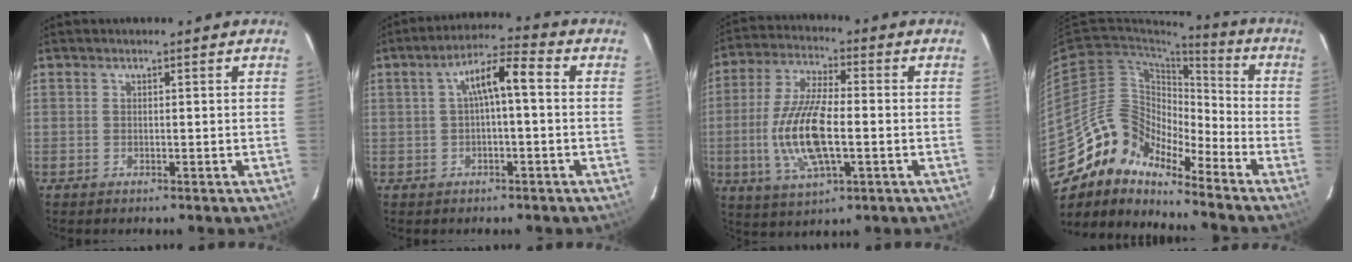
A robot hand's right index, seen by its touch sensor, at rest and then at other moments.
{"total": 6.7, "force": [0.3, 1.6, 6.5], "torque": [-0.121, 0.025, 0.009]}
{"total": 14.2, "force": [-2.5, 4.9, 13.1], "torque": [-0.274, -0.004, -0.048]}
{"total": 12.7, "force": [-11.2, 4.8, 3.5], "torque": [-0.058, 0.020, -0.231]}